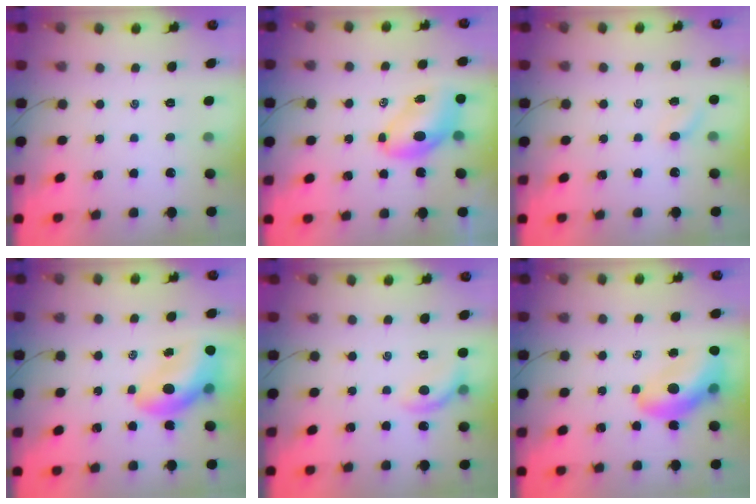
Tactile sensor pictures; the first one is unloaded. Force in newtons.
{"total": 8.1, "press": 8.0, "slide": 1.7}
{"total": 3.2, "press": 3.0, "slide": 1.0}
{"total": 13.7, "press": 13.0, "slide": 4.2}
{"total": 8.8, "press": 8.7, "slide": 0.4}
{"total": 12.5, "press": 11.9, "slide": 3.7}